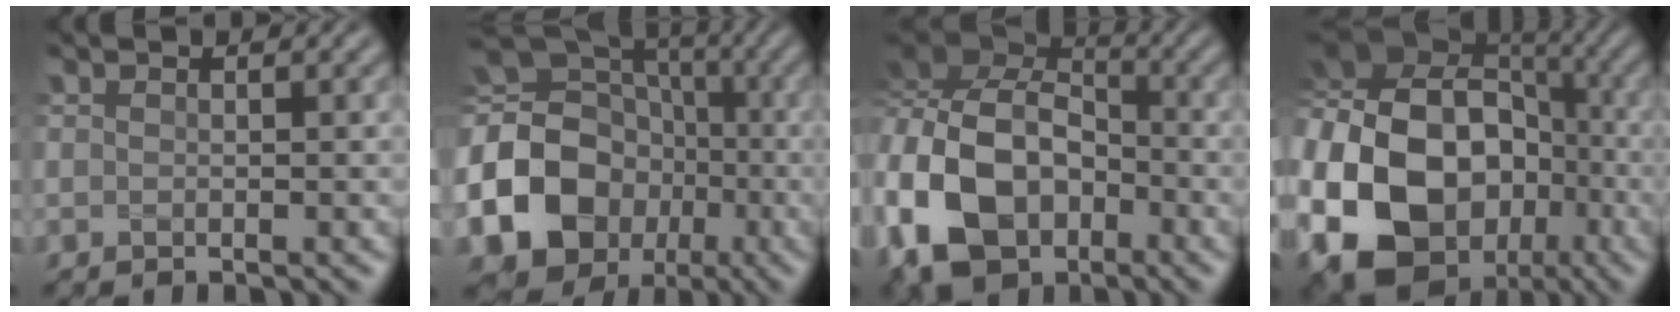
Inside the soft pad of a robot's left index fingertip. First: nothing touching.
{"total": 17.0, "force": [-3.8, 14.2, 8.5], "torque": [-0.196, -0.019, -0.083]}
{"total": 14.6, "force": [-5.0, 10.8, 8.5], "torque": [-0.200, -0.018, -0.104]}
{"total": 21.1, "force": [-4.8, 17.6, 10.6], "torque": [-0.204, -0.011, -0.116]}